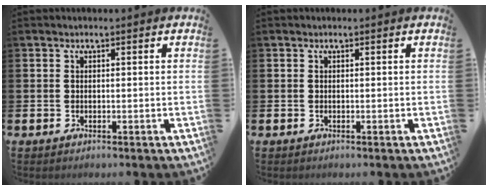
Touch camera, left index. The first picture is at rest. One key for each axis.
{"total": 0.0}